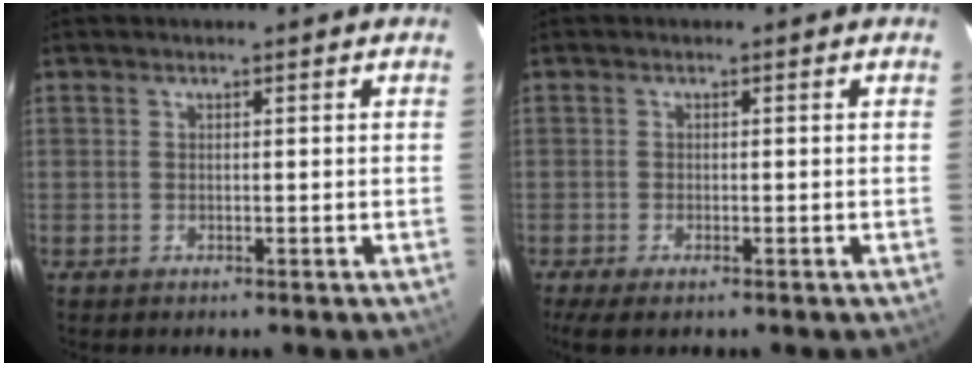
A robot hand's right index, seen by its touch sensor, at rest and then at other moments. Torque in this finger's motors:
{"motor_torque": [-0.05, -0.14, 0.15, 0.02]}